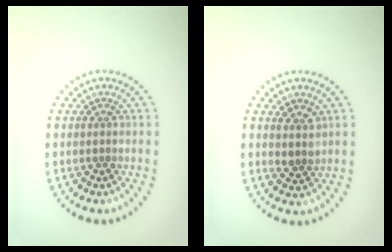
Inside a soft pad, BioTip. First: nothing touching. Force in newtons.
{"total": 1.8, "press": 1.5, "slide": 1.0}